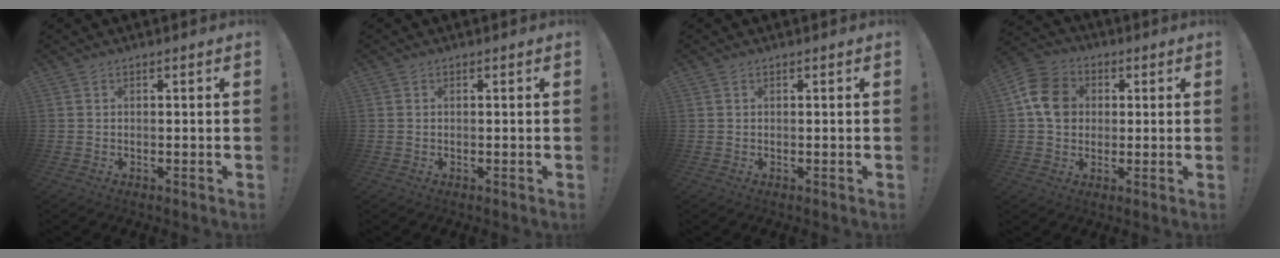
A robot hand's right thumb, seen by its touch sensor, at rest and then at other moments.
{"total": 0.0}
{"total": 0.0}
{"total": 12.1, "force": [1.9, 10.2, 6.3], "torque": [-0.098, 0.013, 0.044]}